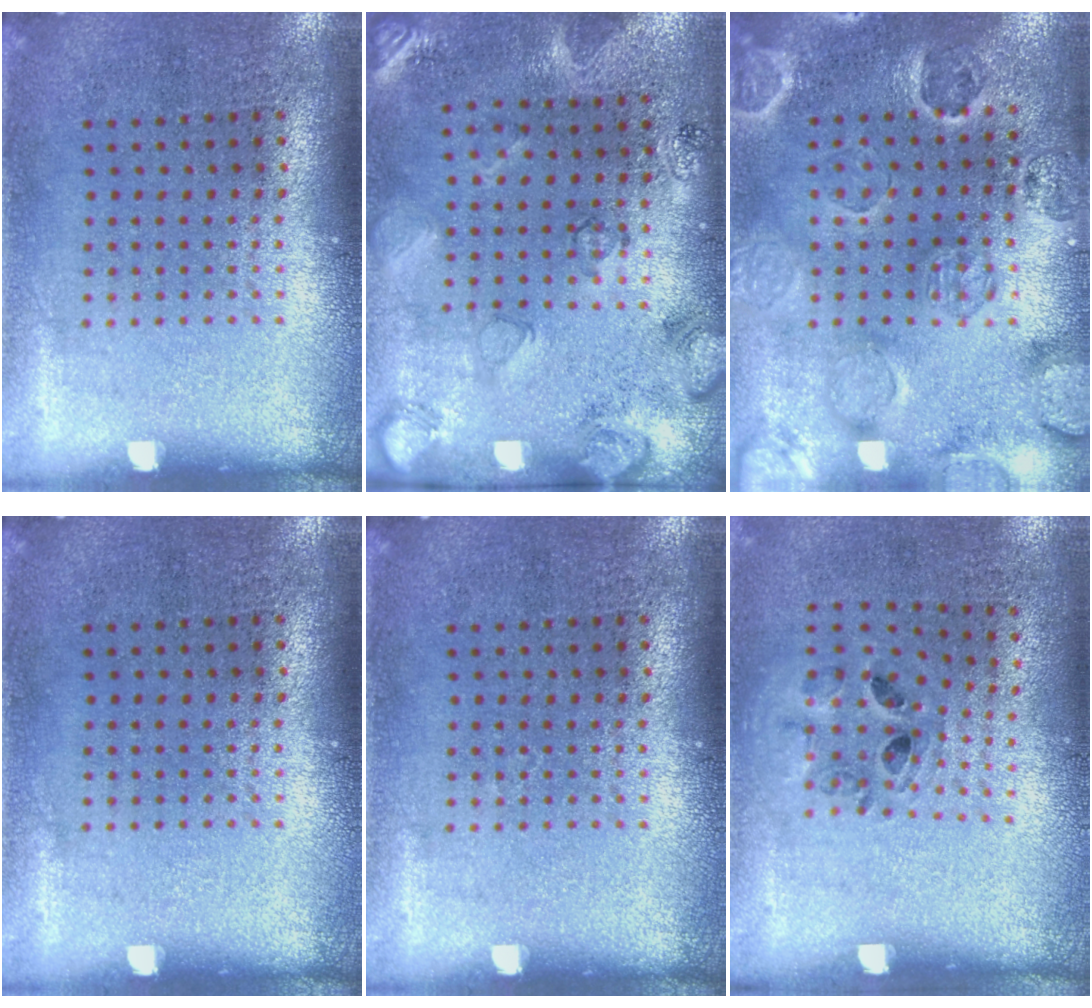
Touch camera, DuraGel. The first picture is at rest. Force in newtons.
{"total": 2.1, "press": 1.8, "slide": 1.2}
{"total": 2.5, "press": 2.3, "slide": 1.0}
{"total": 0.0}
{"total": 0.0}
{"total": 0.9, "press": 0.7, "slide": 0.4}